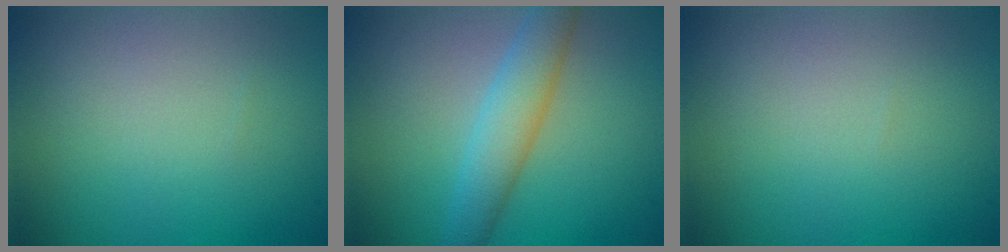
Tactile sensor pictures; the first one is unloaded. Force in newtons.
{"total": 4.0, "press": 4.0, "slide": 0.1}
{"total": 0.0}